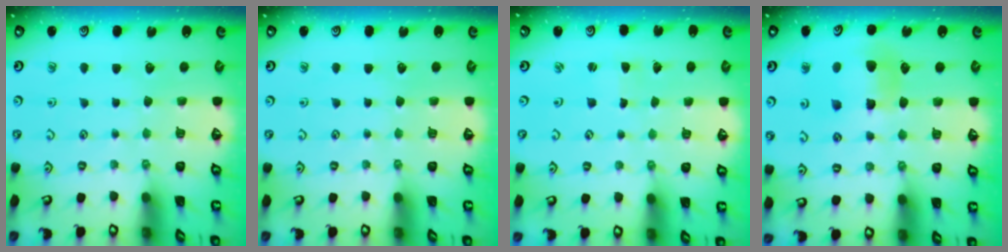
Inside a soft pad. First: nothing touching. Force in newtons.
{"total": 0.0}
{"total": 0.8, "press": 0.8, "slide": 0.1}
{"total": 7.6, "press": 7.5, "slide": 0.8}